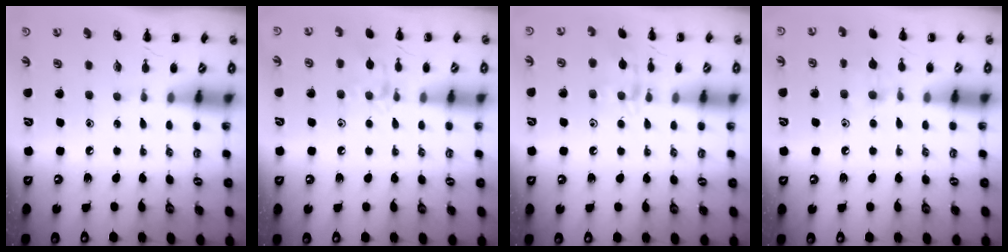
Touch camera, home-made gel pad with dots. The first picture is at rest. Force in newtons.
{"total": 9.2, "press": 9.1, "slide": 1.0}
{"total": 11.0, "press": 11.0, "slide": 0.6}
{"total": 8.1, "press": 7.9, "slide": 1.9}